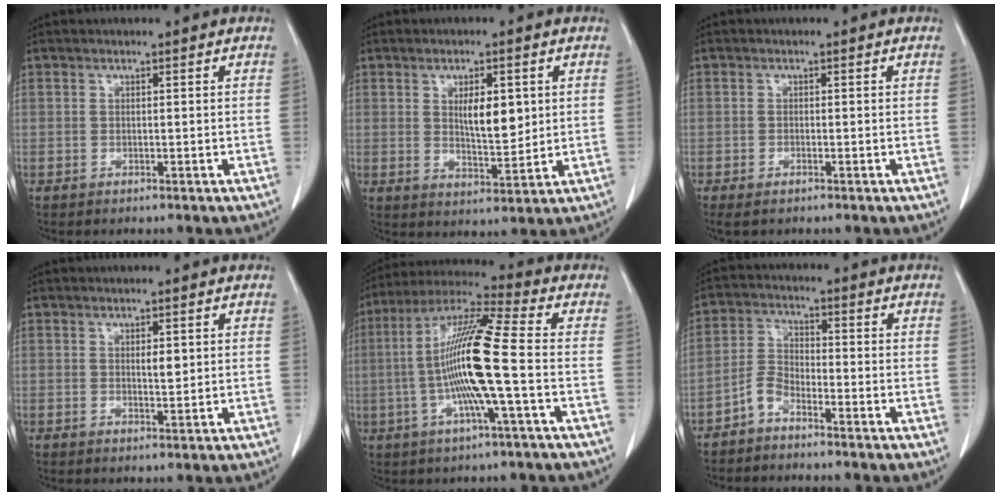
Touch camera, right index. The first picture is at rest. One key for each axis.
{"total": 6.5, "fx": 1.6, "fy": 2.3, "fz": 5.8, "tx": -0.098, "ty": -0.006, "tz": 0.032}
{"total": 1.4, "fx": -1.0, "fy": 0.4, "fz": 1.0, "tx": -0.022, "ty": -0.006, "tz": -0.012}
{"total": 2.1, "fx": 0.5, "fy": 0.7, "fz": 1.9, "tx": -0.032, "ty": -0.004, "tz": 0.009}
{"total": 14.6, "fx": -1.7, "fy": -0.2, "fz": 14.5, "tx": -0.280, "ty": 0.006, "tz": -0.043}
{"total": 3.7, "fx": -3.0, "fy": 1.4, "fz": 1.8, "tx": -0.045, "ty": 0.000, "tz": -0.063}